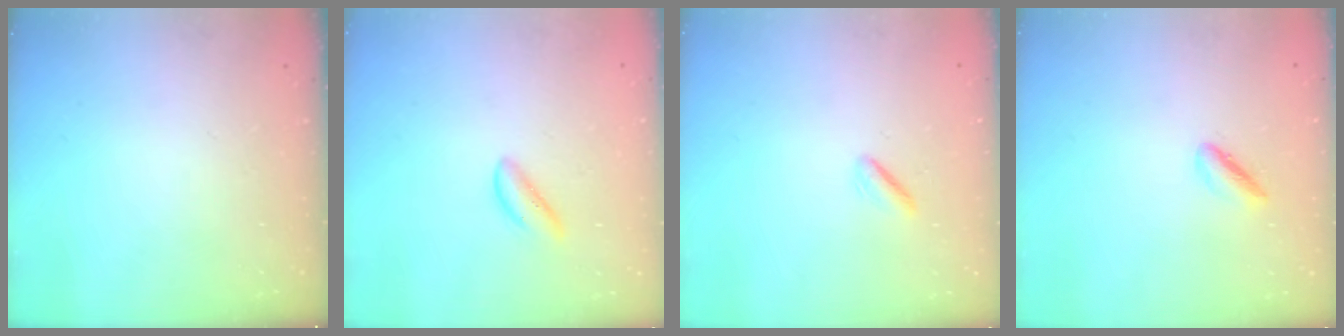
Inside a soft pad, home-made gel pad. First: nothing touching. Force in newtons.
{"total": 2.0, "press": 1.9, "slide": 0.6}
{"total": 0.8, "press": 0.4, "slide": 0.7}
{"total": 1.9, "press": 1.8, "slide": 0.4}